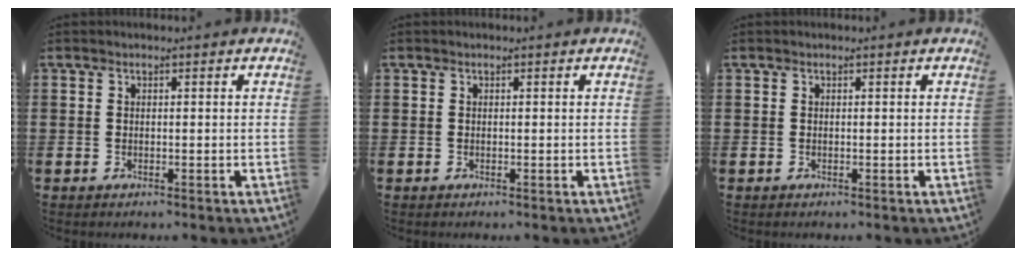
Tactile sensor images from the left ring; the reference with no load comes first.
{"total": 0.0}
{"total": 0.0}